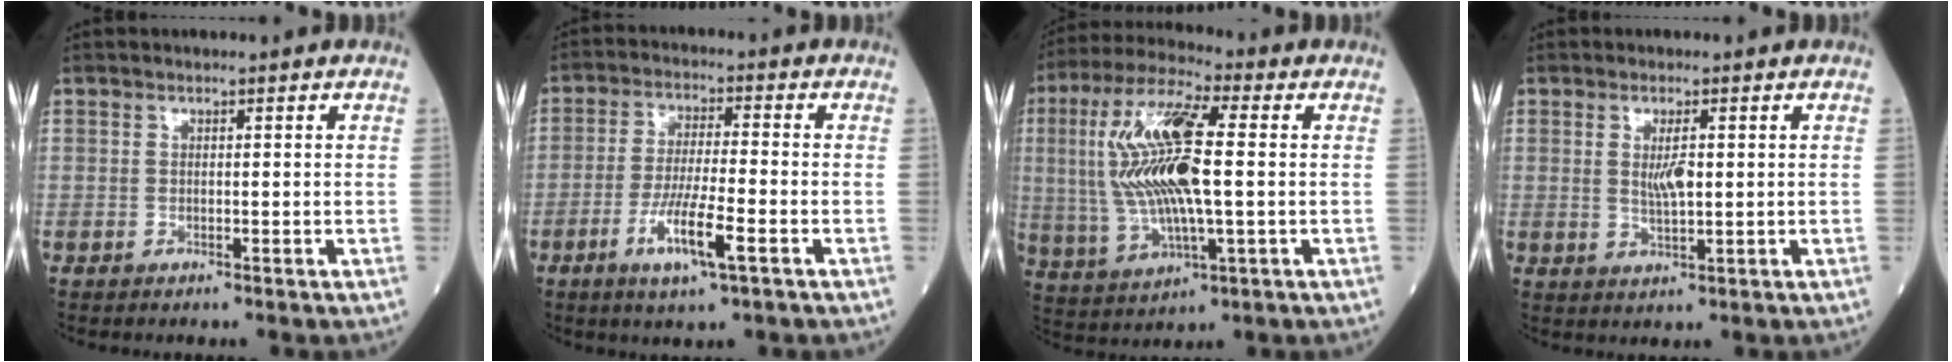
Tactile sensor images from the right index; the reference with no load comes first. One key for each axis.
{"total": 8.5, "fx": -3.6, "fy": 0.6, "fz": 7.7, "tx": -0.150, "ty": -0.012, "tz": -0.066}
{"total": 16.6, "fx": 1.1, "fy": 3.4, "fz": 16.2, "tx": -0.343, "ty": 0.011, "tz": 0.021}
{"total": 3.5, "fx": 0.5, "fy": 0.7, "fz": 3.4, "tx": -0.064, "ty": -0.004, "tz": 0.011}